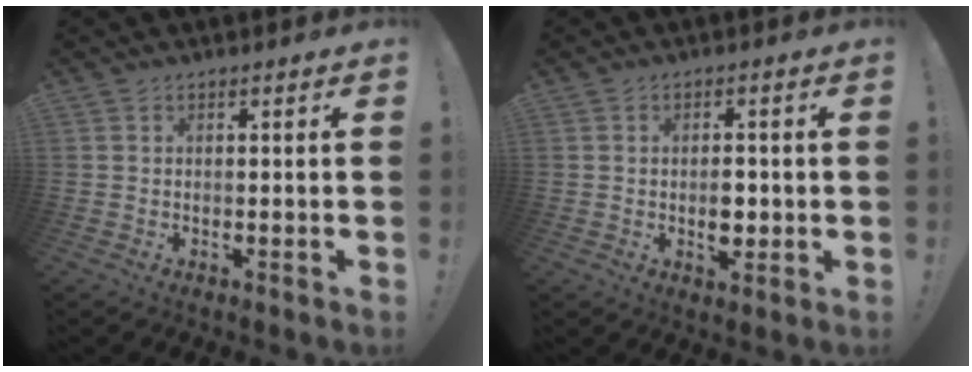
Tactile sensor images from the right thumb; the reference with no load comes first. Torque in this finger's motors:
{"motor_torque": [0.23, 0.07, 0.08, 0.18, 0.00]}